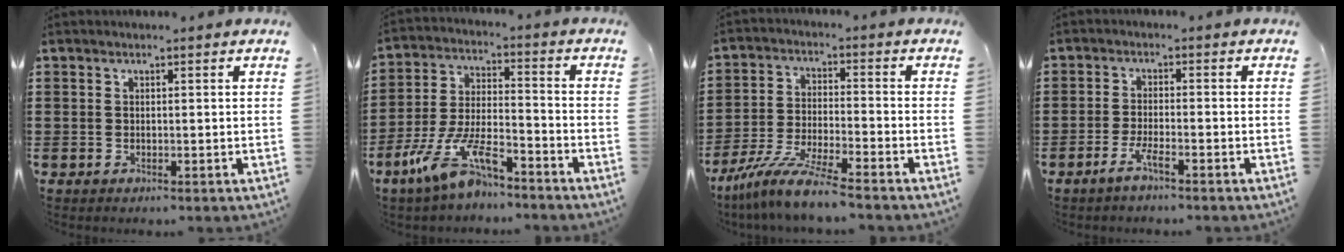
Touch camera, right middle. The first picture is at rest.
{"total": 10.7, "force": [-7.9, 2.1, 6.9], "torque": [-0.151, 0.000, -0.155]}
{"total": 8.7, "force": [-7.8, -0.3, 3.9], "torque": [-0.084, -0.006, -0.154]}
{"total": 3.1, "force": [-2.2, 0.2, 2.2], "torque": [-0.053, -0.001, -0.043]}